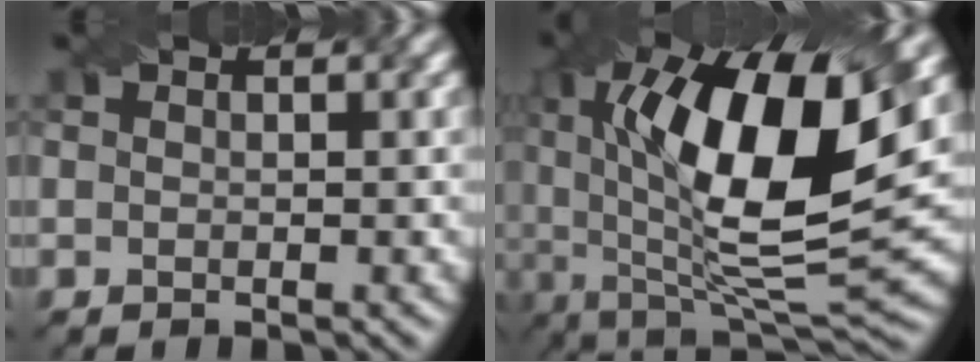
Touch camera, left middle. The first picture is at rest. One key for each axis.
{"total": 16.1, "fx": 4.0, "fy": 5.7, "fz": 14.5, "tx": -0.245, "ty": -0.004, "tz": 0.059}